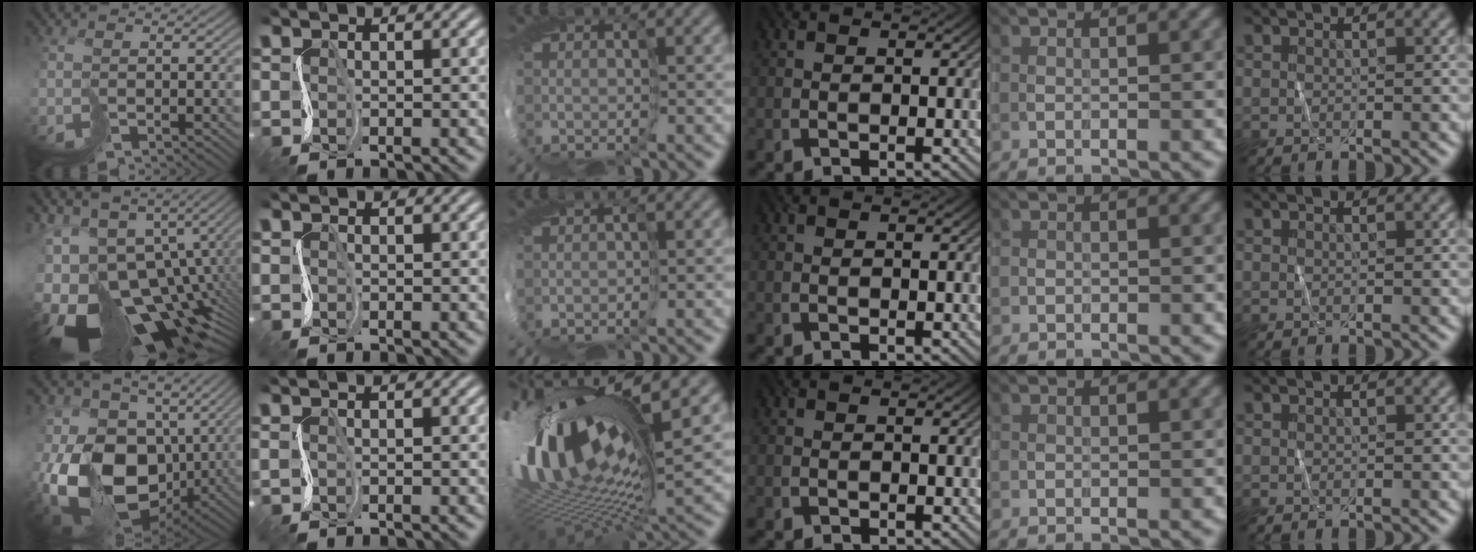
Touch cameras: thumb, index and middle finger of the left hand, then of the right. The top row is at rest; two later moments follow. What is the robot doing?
{"motion": "cut", "object": "tape"}